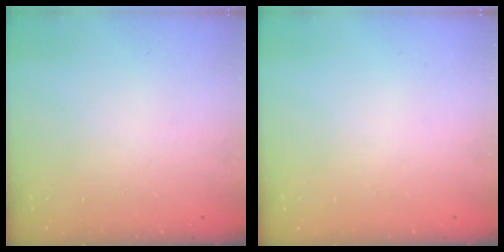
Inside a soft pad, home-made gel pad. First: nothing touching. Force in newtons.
{"total": 0.0}